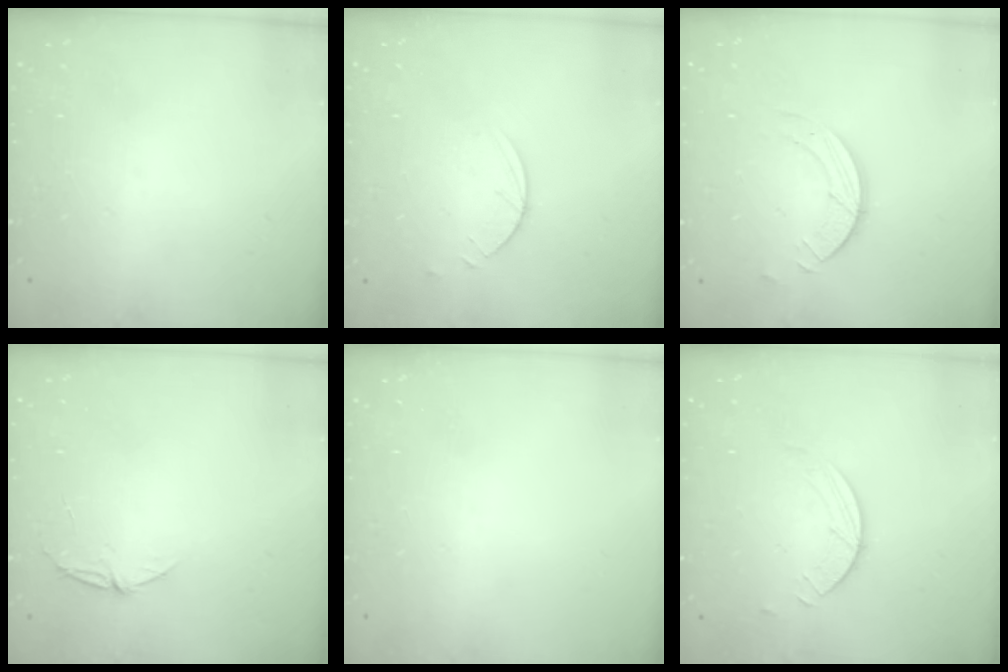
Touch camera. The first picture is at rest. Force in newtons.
{"total": 2.5, "press": 2.4, "slide": 0.3}
{"total": 3.2, "press": 3.2, "slide": 0.3}
{"total": 4.9, "press": 4.9, "slide": 0.6}
{"total": 0.0}
{"total": 2.6, "press": 2.6, "slide": 0.3}